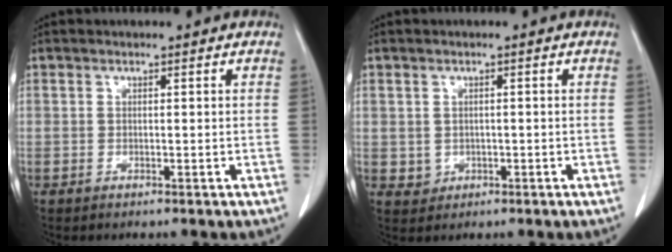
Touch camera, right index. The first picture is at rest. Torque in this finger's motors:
{"motor_torque": [-0.19, 0.14, -0.47, -0.15]}